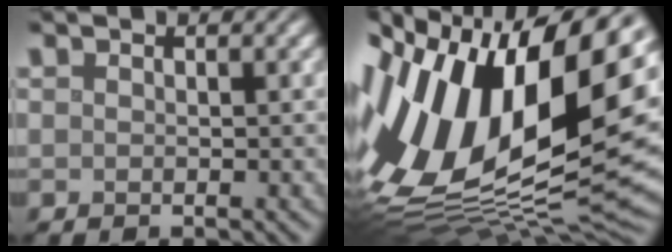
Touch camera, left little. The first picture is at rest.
{"total": 19.8, "force": [3.0, 10.5, 16.5], "torque": [-0.343, -0.015, 0.056]}